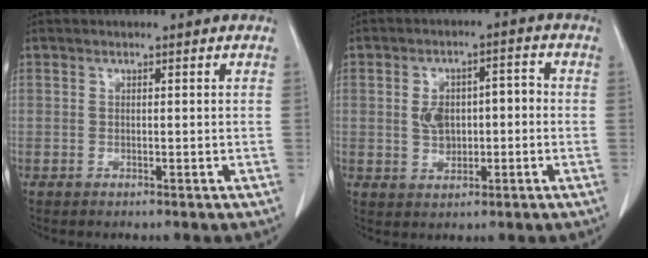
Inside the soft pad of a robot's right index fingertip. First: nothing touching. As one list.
[{"total": 6.3, "force": [-0.3, 3.9, 4.9], "torque": [-0.089, 0.028, 0.001]}]